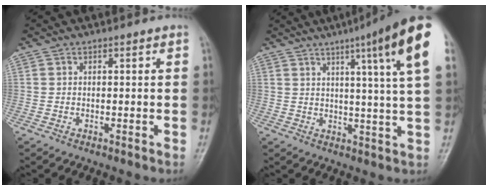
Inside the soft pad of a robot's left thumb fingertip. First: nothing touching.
{"total": 16.2, "force": [7.5, 0.6, 14.3], "torque": [-0.193, -0.024, 0.088]}